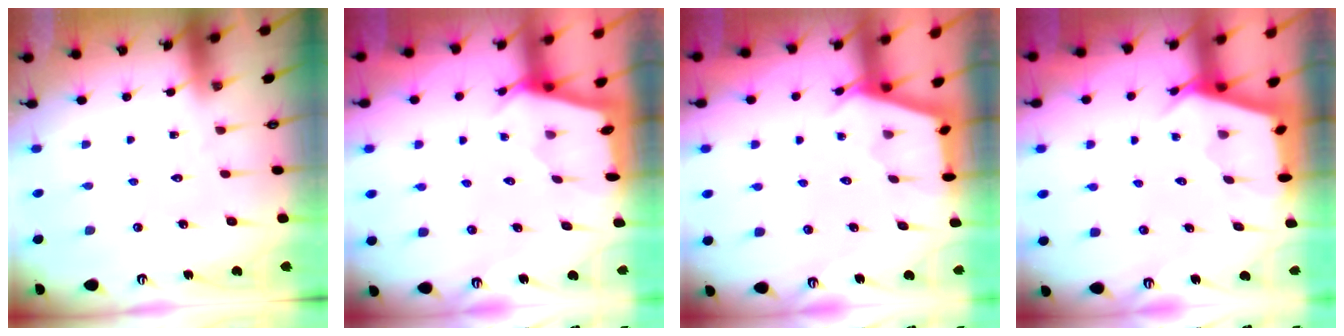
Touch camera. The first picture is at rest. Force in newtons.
{"total": 2.2, "press": 2.1, "slide": 0.3}
{"total": 2.7, "press": 2.7, "slide": 0.3}
{"total": 2.7, "press": 2.7, "slide": 0.3}